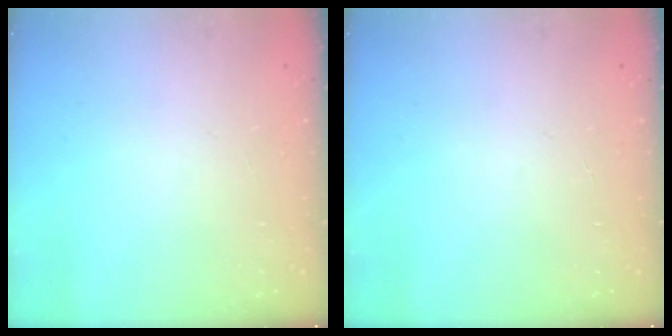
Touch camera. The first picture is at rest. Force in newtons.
{"total": 0.0}